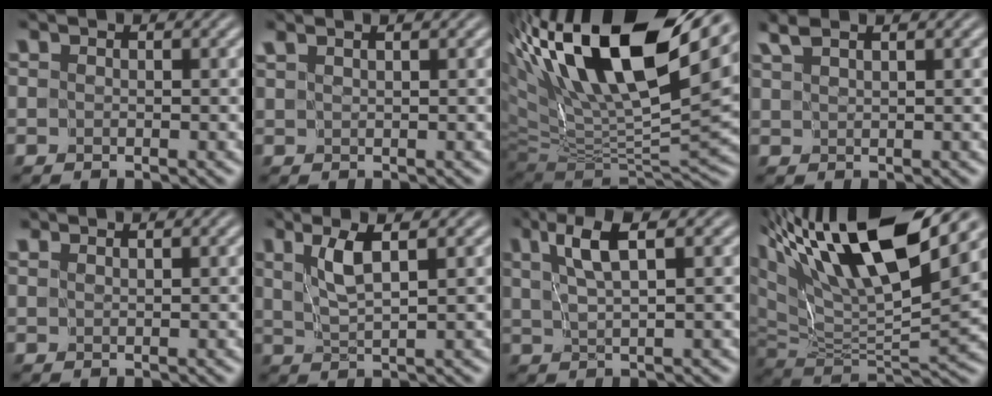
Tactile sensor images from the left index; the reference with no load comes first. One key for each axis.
{"total": 2.2, "fx": 1.9, "fy": 0.5, "fz": 1.1, "tx": -0.008, "ty": 0.005, "tz": 0.014}
{"total": 17.3, "fx": 8.1, "fy": 5.9, "fz": 14.1, "tx": -0.281, "ty": 0.032, "tz": 0.142}
{"total": 2.3, "fx": 1.9, "fy": 0.1, "fz": 1.1, "tx": -0.019, "ty": 0.008, "tz": 0.036}
{"total": 1.5, "fx": 1.5, "fy": 0.0, "fz": 0.3, "tx": -0.005, "ty": -0.005, "tz": 0.025}
{"total": 3.5, "fx": 1.8, "fy": 0.4, "fz": 2.9, "tx": -0.058, "ty": -0.001, "tz": 0.039}
{"total": 3.9, "fx": 2.0, "fy": 0.5, "fz": 3.2, "tx": -0.062, "ty": 0.004, "tz": 0.039}
{"total": 15.9, "fx": 9.1, "fy": 4.8, "fz": 12.1, "tx": -0.246, "ty": 0.032, "tz": 0.168}